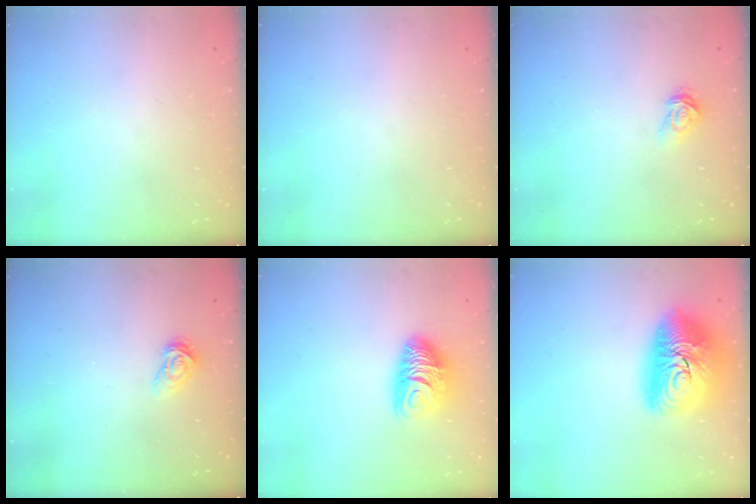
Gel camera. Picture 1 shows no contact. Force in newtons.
{"total": 0.0}
{"total": 3.5, "press": 3.5, "slide": 0.1}
{"total": 4.9, "press": 4.8, "slide": 0.4}
{"total": 9.5, "press": 9.5, "slide": 0.4}
{"total": 20.4, "press": 20.4, "slide": 1.6}